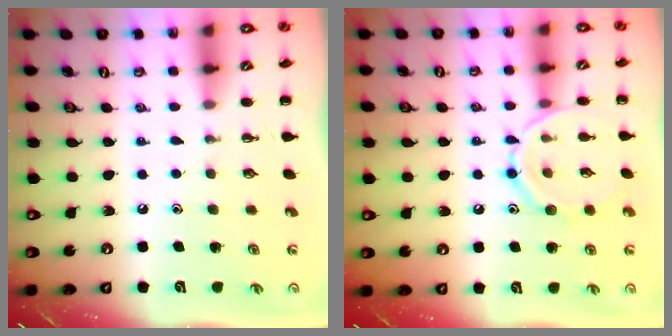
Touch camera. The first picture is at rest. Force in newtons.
{"total": 11.3, "press": 11.3, "slide": 0.6}